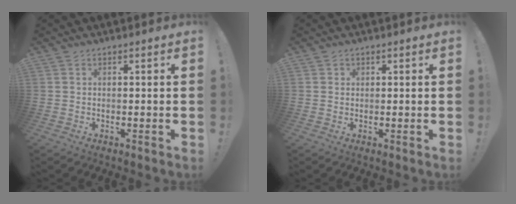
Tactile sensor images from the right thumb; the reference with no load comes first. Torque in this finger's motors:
{"motor_torque": [-0.21, -0.23, 0.01, -0.07, 0.00]}